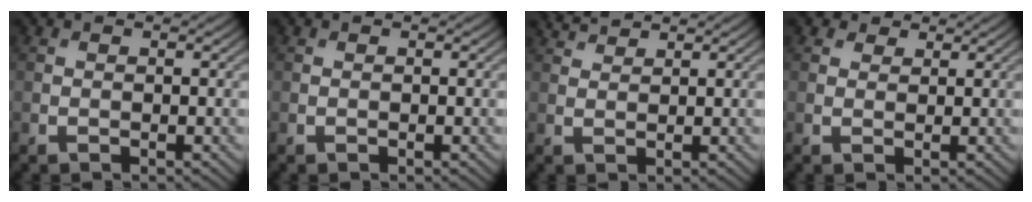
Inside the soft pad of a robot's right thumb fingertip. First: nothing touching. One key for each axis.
{"total": 0.0}
{"total": 2.0, "fx": 1.9, "fy": 0.3, "fz": 0.5, "tx": -0.018, "ty": 0.003, "tz": 0.043}
{"total": 2.0, "fx": 1.5, "fy": 1.2, "fz": 0.6, "tx": -0.012, "ty": 0.004, "tz": 0.023}